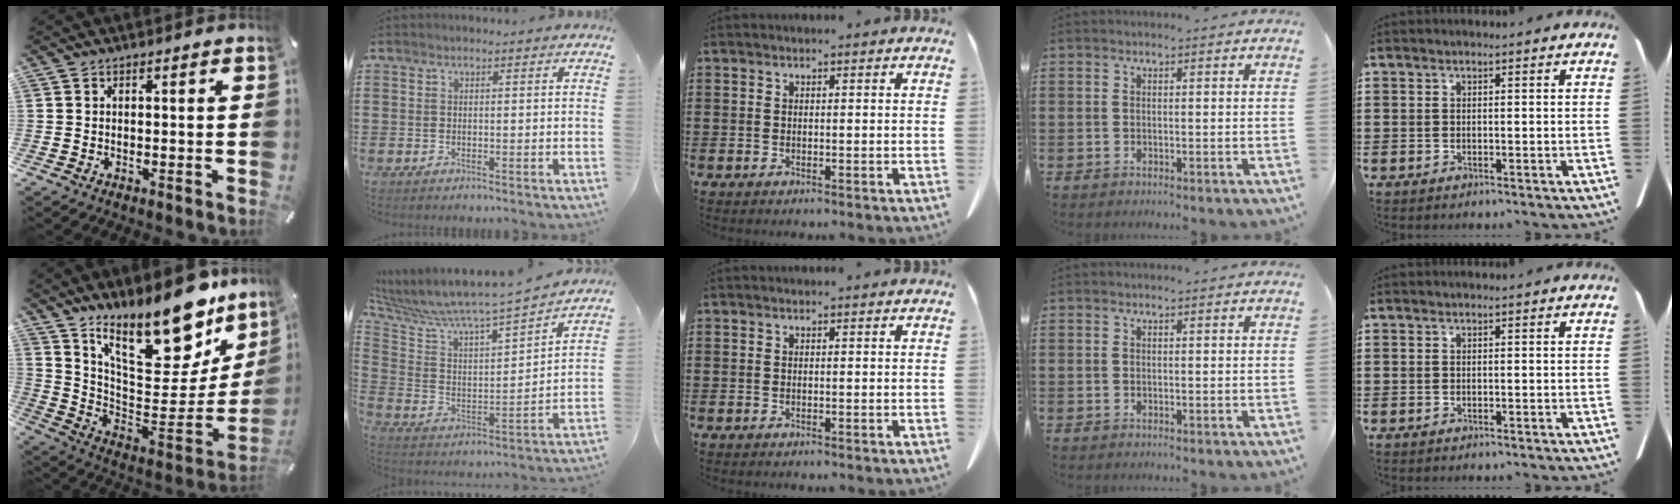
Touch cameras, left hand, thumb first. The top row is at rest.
{"thumb": {"total": 22.8, "force": [17.2, 8.9, 12.0], "torque": [-0.171, -0.134, 0.294]}, "index": {"total": 5.9, "force": [5.7, 0.0, 1.5], "torque": [-0.063, -0.065, 0.086]}}